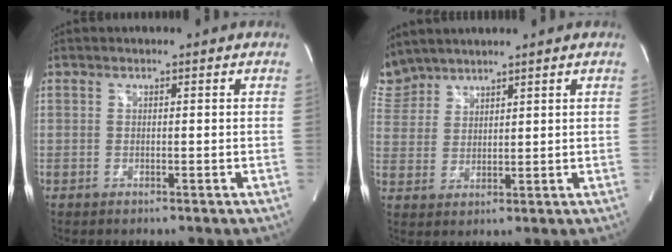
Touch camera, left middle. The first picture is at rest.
{"total": 6.0, "force": [5.7, 1.9, 0.1], "torque": [-0.012, 0.017, 0.125]}